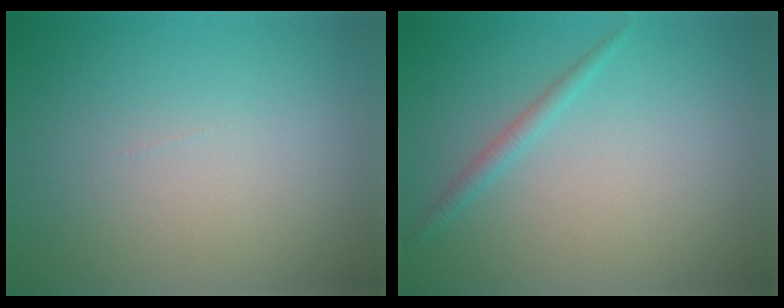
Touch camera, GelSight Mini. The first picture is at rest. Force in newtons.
{"total": 1.3, "press": 1.3, "slide": 0.0}